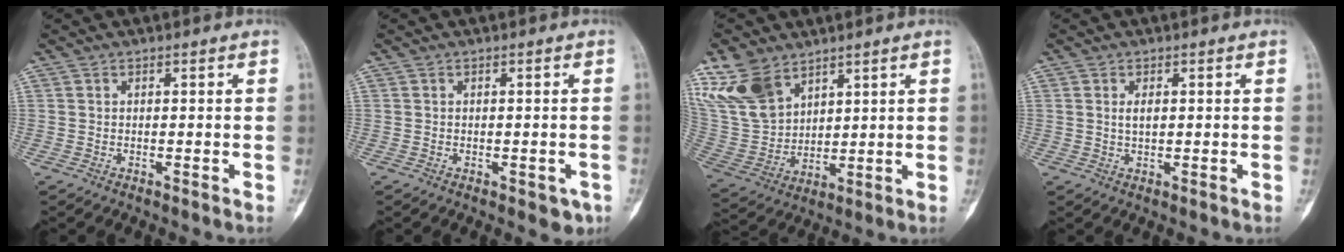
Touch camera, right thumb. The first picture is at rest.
{"total": 2.9, "force": [-1.2, 1.6, 2.1], "torque": [-0.006, 0.005, -0.010]}
{"total": 13.5, "force": [8.7, 8.1, 6.5], "torque": [-0.122, -0.030, 0.195]}
{"total": 1.7, "force": [0.4, 0.8, 1.4], "torque": [-0.022, -0.003, 0.009]}